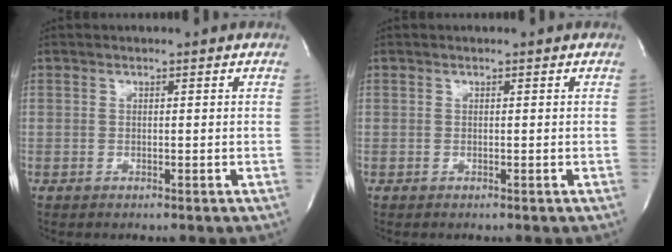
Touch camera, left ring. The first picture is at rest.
{"total": 0.0}